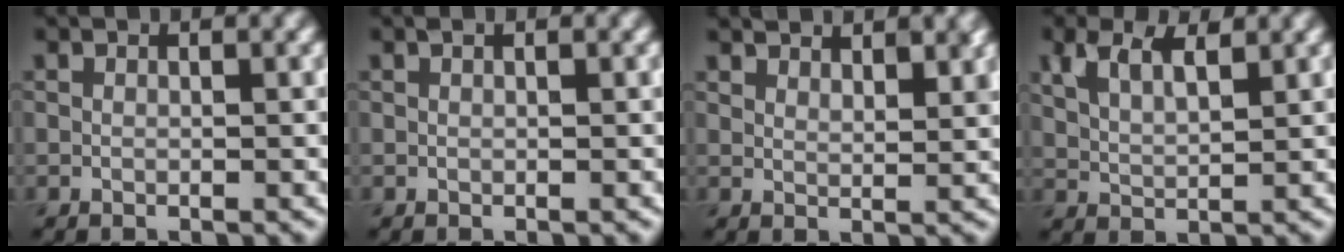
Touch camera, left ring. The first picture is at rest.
{"total": 0.5, "force": [0.3, 0.1, 0.4], "torque": [-0.008, 0.003, 0.005]}
{"total": 3.6, "force": [3.3, 0.9, 1.3], "torque": [-0.017, -0.001, 0.048]}
{"total": 4.1, "force": [2.4, 1.8, 2.8], "torque": [-0.056, 0.011, 0.042]}